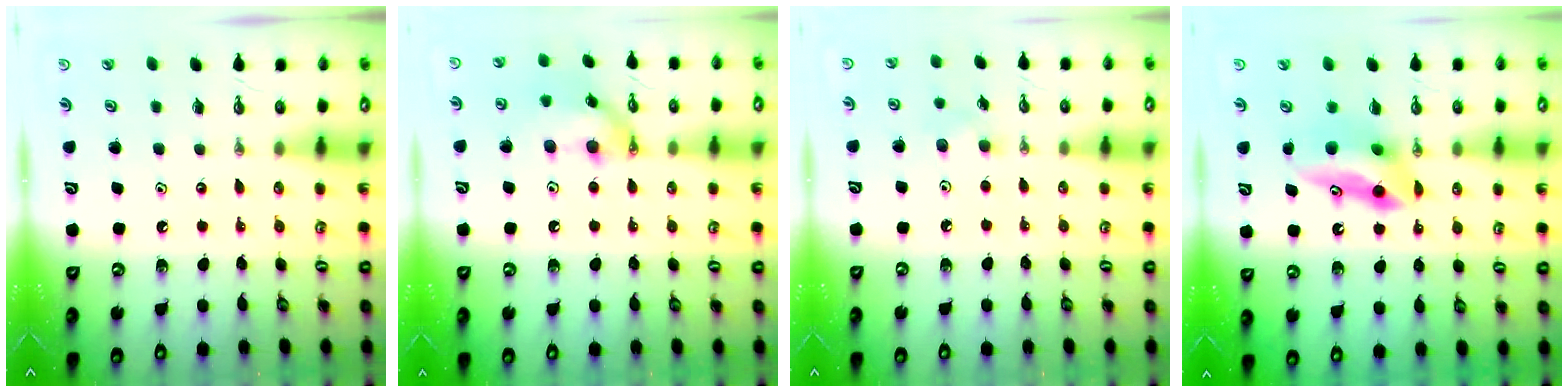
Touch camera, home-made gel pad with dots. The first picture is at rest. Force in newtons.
{"total": 12.9, "press": 12.8, "slide": 1.5}
{"total": 5.6, "press": 5.4, "slide": 1.5}
{"total": 8.1, "press": 7.8, "slide": 2.3}